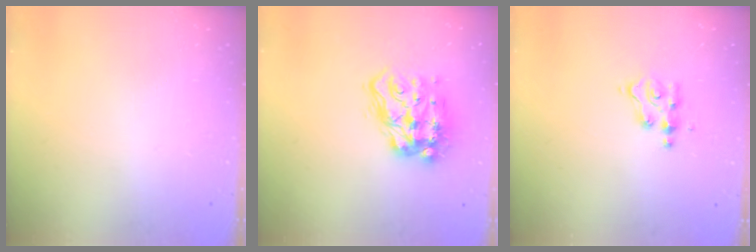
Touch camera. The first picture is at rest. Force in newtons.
{"total": 16.4, "press": 16.3, "slide": 1.6}
{"total": 4.3, "press": 4.3, "slide": 0.1}